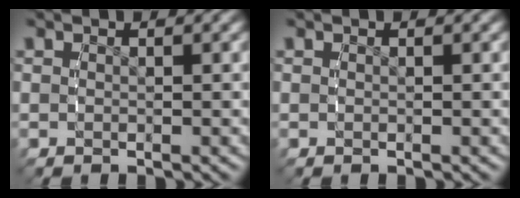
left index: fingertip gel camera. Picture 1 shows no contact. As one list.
[{"total": 0.0}]